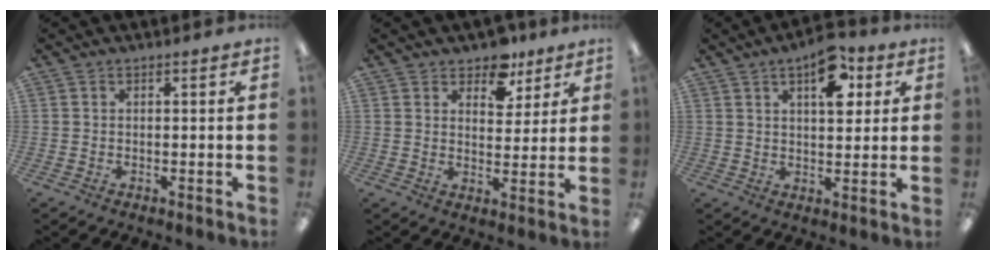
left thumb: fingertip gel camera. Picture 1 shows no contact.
{"total": 8.5, "force": [6.3, 4.8, 2.9], "torque": [-0.033, -0.035, 0.112]}
{"total": 11.4, "force": [5.3, 5.6, 8.3], "torque": [-0.101, -0.024, 0.086]}